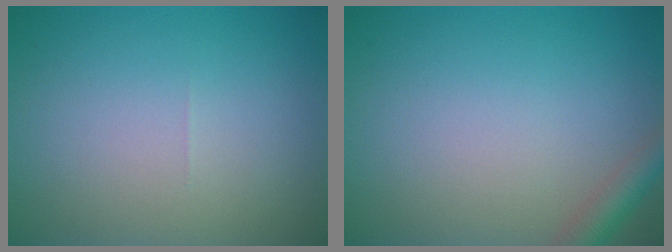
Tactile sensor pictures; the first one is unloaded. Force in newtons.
{"total": 2.3, "press": 2.3, "slide": 0.1}